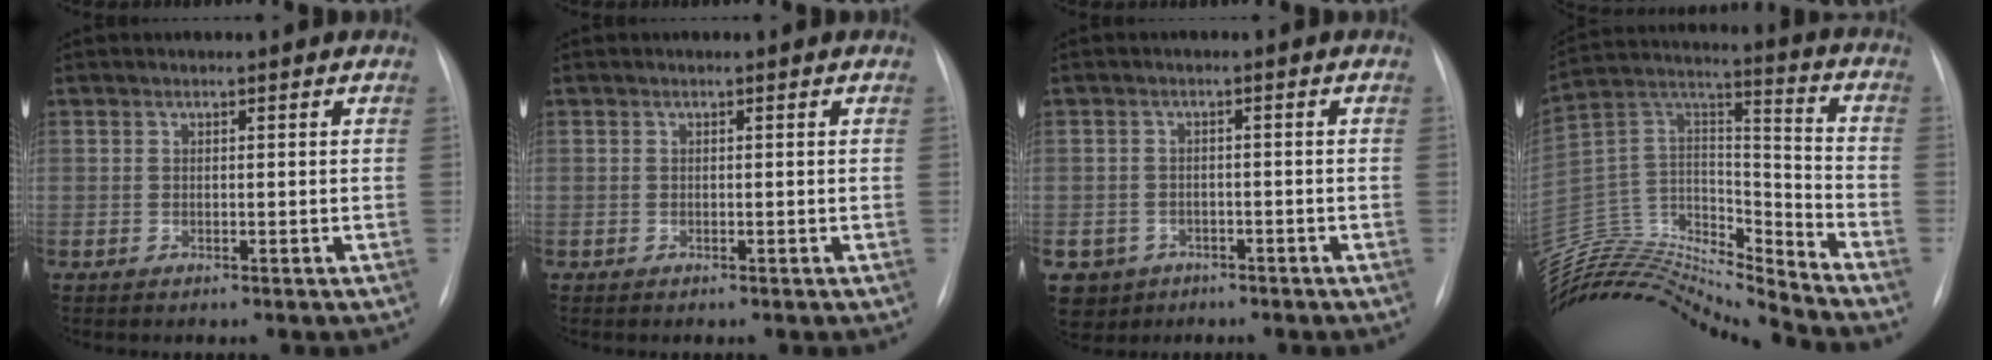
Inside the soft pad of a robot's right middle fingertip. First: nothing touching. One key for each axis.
{"total": 0.0}
{"total": 5.1, "fx": -2.7, "fy": 4.3, "fz": 0.5, "tx": -0.008, "ty": 0.008, "tz": -0.038}
{"total": 24.1, "fx": -23.4, "fy": 2.2, "fz": 5.5, "tx": -0.121, "ty": 0.047, "tz": -0.397}